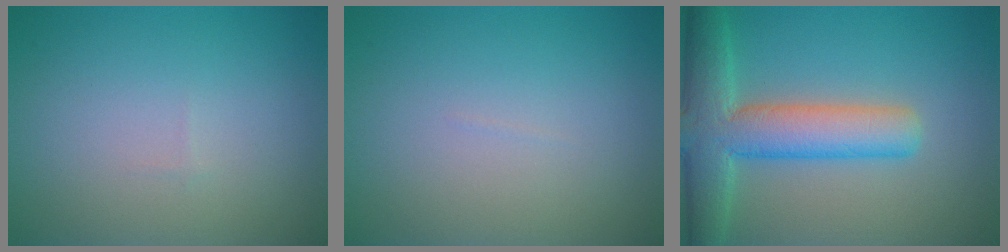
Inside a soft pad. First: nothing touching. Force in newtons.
{"total": 0.0}
{"total": 7.6, "press": 7.6, "slide": 0.5}